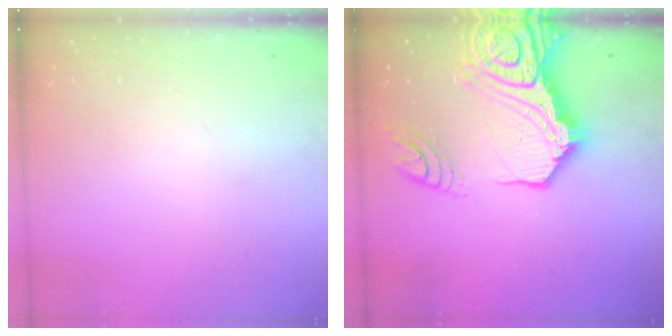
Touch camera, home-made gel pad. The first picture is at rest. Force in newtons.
{"total": 25.6, "press": 25.4, "slide": 3.6}